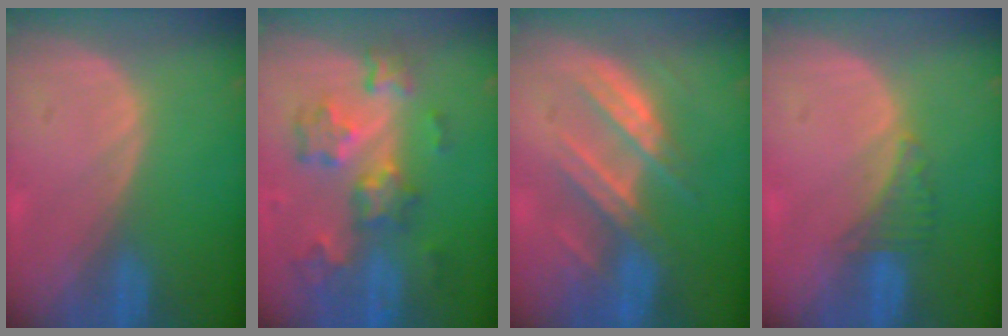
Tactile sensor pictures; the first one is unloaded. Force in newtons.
{"total": 9.2, "press": 8.1, "slide": 4.4}
{"total": 7.7, "press": 7.2, "slide": 2.8}
{"total": 2.7, "press": 2.6, "slide": 0.7}